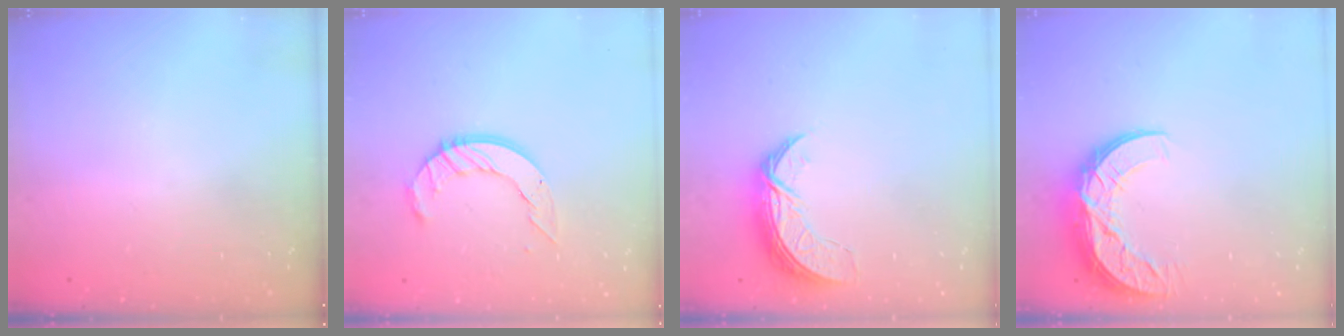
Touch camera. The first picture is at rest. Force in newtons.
{"total": 10.8, "press": 10.8, "slide": 1.0}
{"total": 7.8, "press": 7.8, "slide": 0.5}
{"total": 11.3, "press": 11.2, "slide": 0.9}